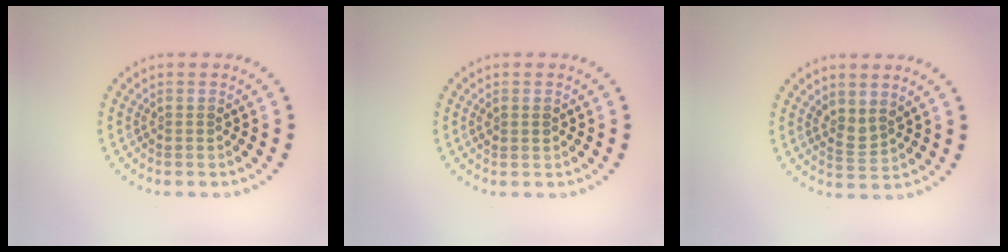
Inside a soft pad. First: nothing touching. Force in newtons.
{"total": 0.9, "press": 0.9, "slide": 0.1}
{"total": 1.9, "press": 1.4, "slide": 1.2}